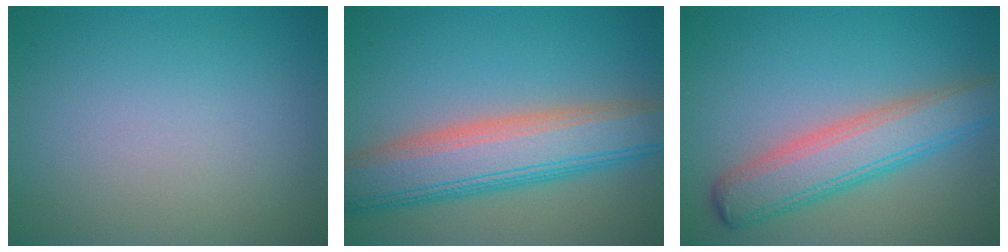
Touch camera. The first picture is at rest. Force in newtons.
{"total": 8.4, "press": 8.4, "slide": 0.1}
{"total": 5.9, "press": 5.9, "slide": 0.2}